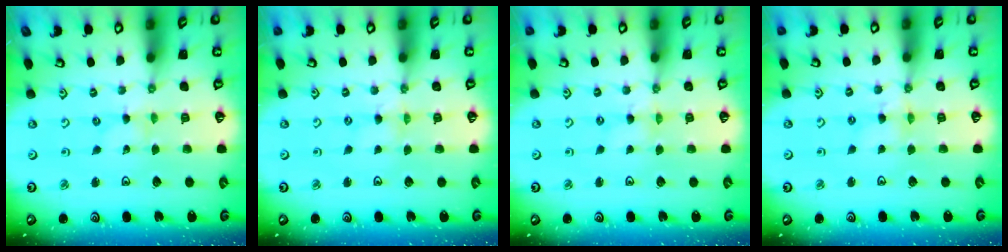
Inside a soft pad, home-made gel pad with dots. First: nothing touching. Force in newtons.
{"total": 0.0}
{"total": 0.0}
{"total": 3.3, "press": 3.3, "slide": 0.4}